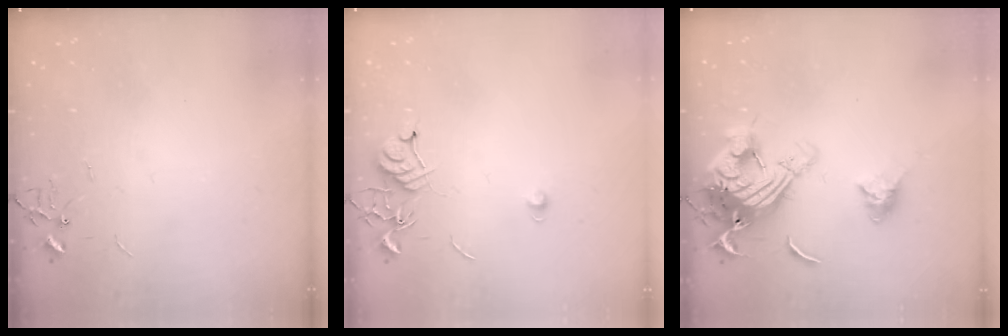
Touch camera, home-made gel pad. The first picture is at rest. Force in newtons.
{"total": 7.8, "press": 7.7, "slide": 1.0}
{"total": 19.6, "press": 19.5, "slide": 2.1}